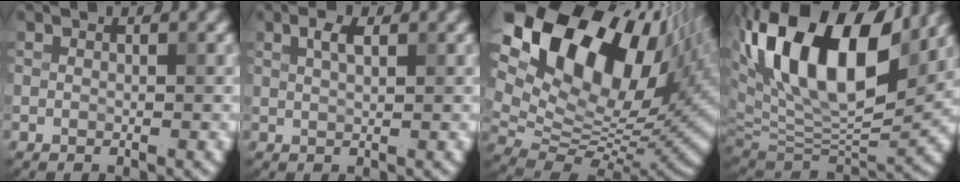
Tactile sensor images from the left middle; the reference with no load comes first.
{"total": 1.7, "force": [0.8, 0.6, 1.3], "torque": [-0.027, 0.003, 0.016]}
{"total": 19.8, "force": [9.4, 11.8, 12.8], "torque": [-0.238, 0.057, 0.172]}
{"total": 15.9, "force": [5.9, 7.6, 12.6], "torque": [-0.228, 0.028, 0.096]}